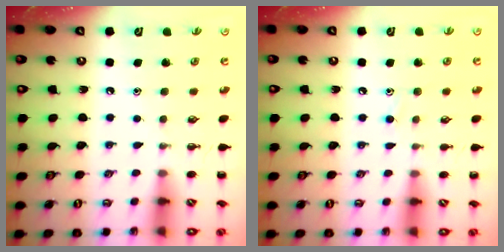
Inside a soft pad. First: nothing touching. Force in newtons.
{"total": 7.6, "press": 7.2, "slide": 2.6}